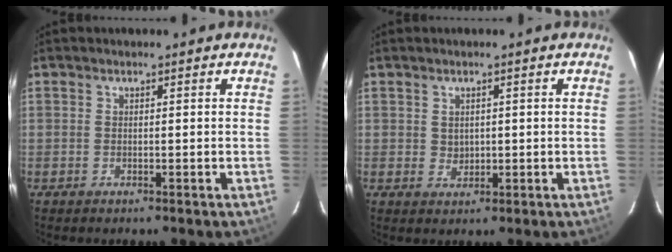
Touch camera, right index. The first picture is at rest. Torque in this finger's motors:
{"motor_torque": [-0.12, 0.10, -0.02, -0.01]}